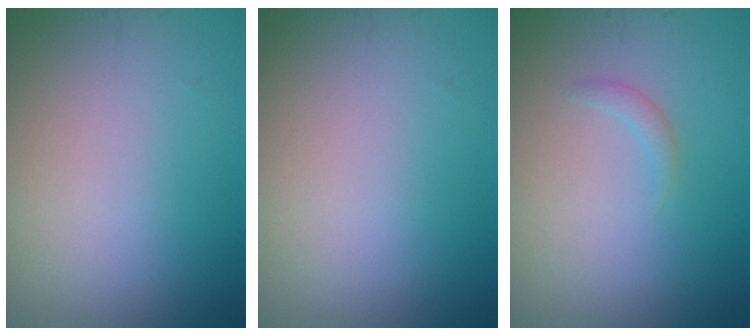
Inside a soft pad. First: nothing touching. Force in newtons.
{"total": 0.0}
{"total": 0.8, "press": 0.8, "slide": 0.1}